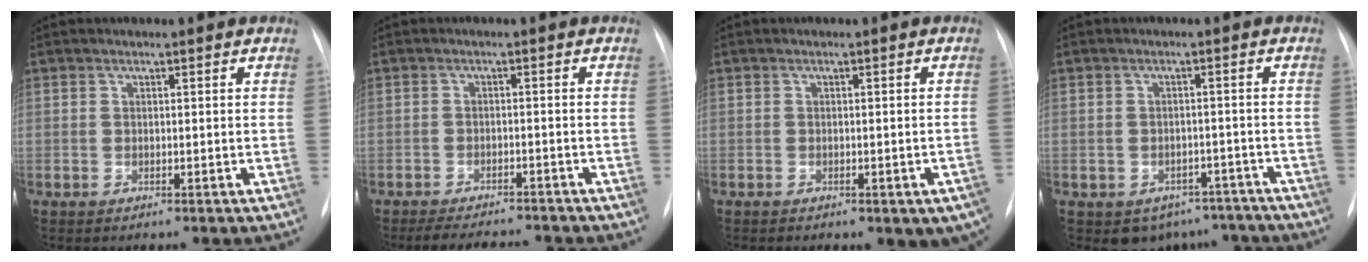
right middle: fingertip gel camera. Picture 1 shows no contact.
{"total": 8.2, "force": [-7.7, 1.5, 2.6], "torque": [-0.043, -0.006, -0.103]}
{"total": 6.6, "force": [-4.0, 2.4, 4.7], "torque": [-0.041, 0.006, -0.049]}
{"total": 7.1, "force": [-5.4, 4.4, 1.0], "torque": [0.002, 0.015, -0.063]}